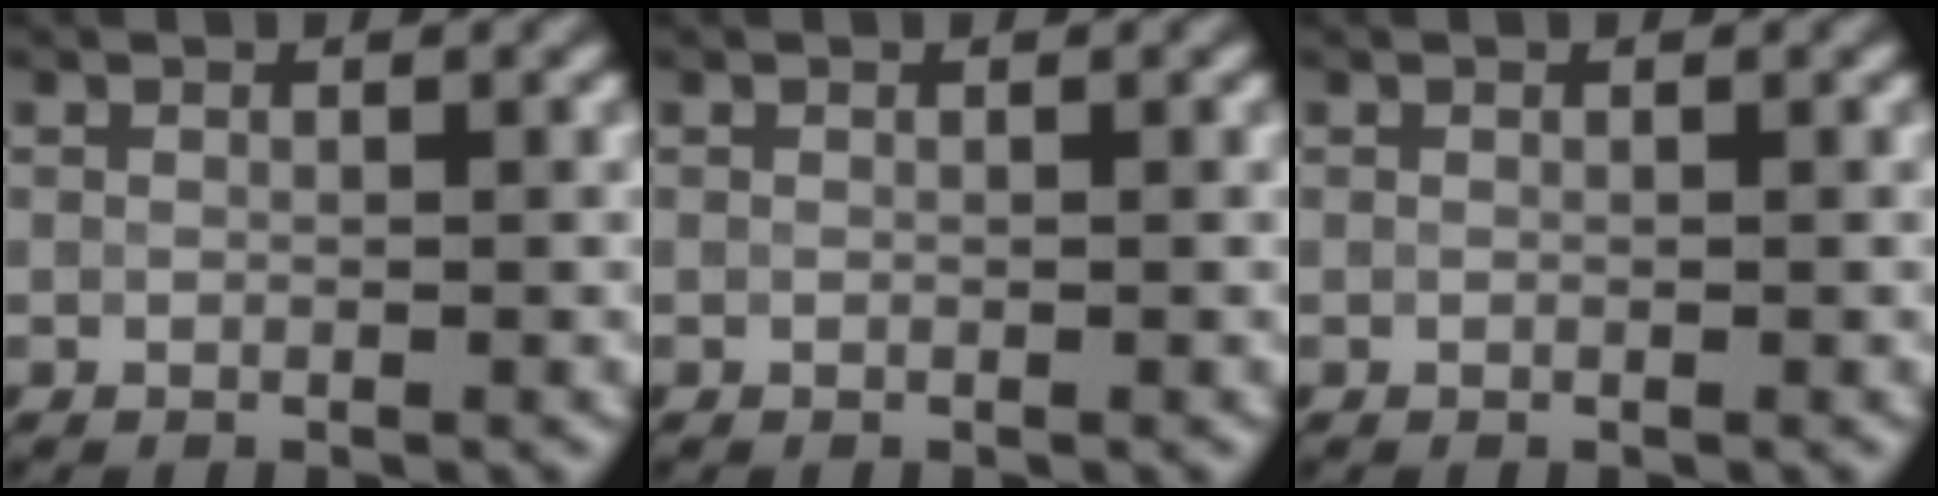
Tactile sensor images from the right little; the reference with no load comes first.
{"total": 0.0}
{"total": 0.0}